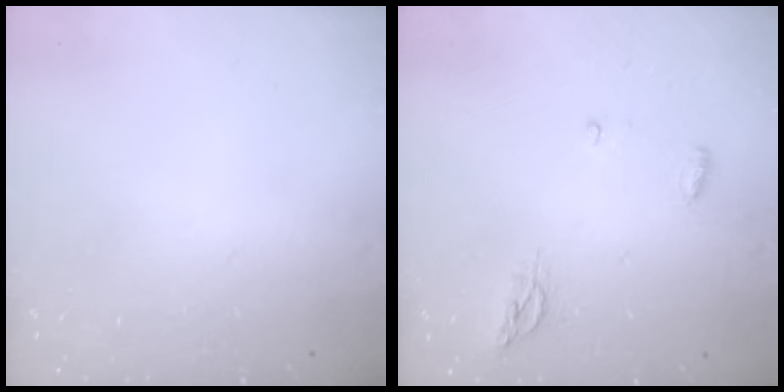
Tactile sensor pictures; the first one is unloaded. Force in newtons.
{"total": 4.9, "press": 4.9, "slide": 0.6}